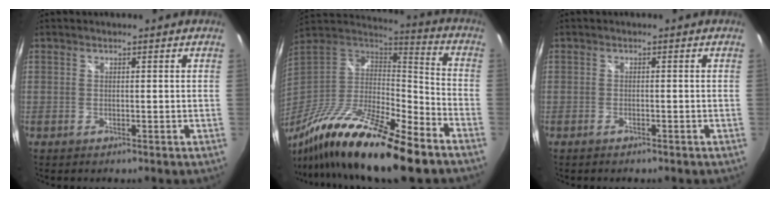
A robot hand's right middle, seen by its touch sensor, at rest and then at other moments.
{"total": 24.2, "force": [-16.2, 5.5, 17.1], "torque": [-0.325, -0.034, -0.286]}
{"total": 1.0, "force": [-0.9, 0.3, 0.4], "torque": [-0.011, 0.000, -0.015]}